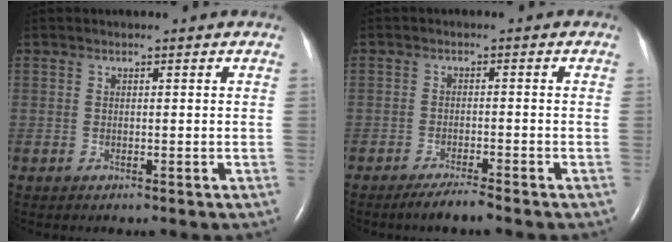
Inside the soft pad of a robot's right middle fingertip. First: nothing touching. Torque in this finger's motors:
{"motor_torque": [-0.01, -0.01, 0.00, 0.00]}